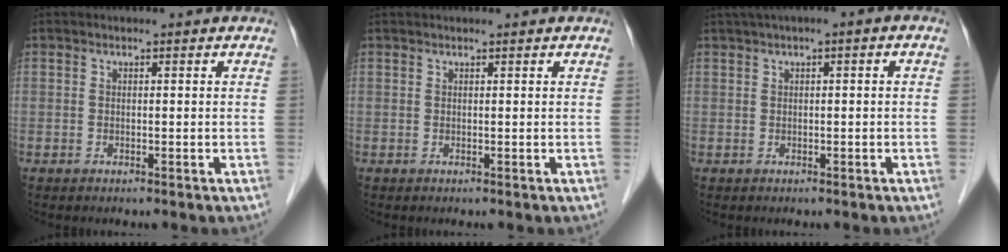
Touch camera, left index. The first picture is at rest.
{"total": 1.6, "force": [1.5, -0.1, 0.7], "torque": [-0.006, 0.027, 0.027]}
{"total": 3.2, "force": [1.1, 0.4, 2.9], "torque": [-0.053, 0.021, 0.018]}